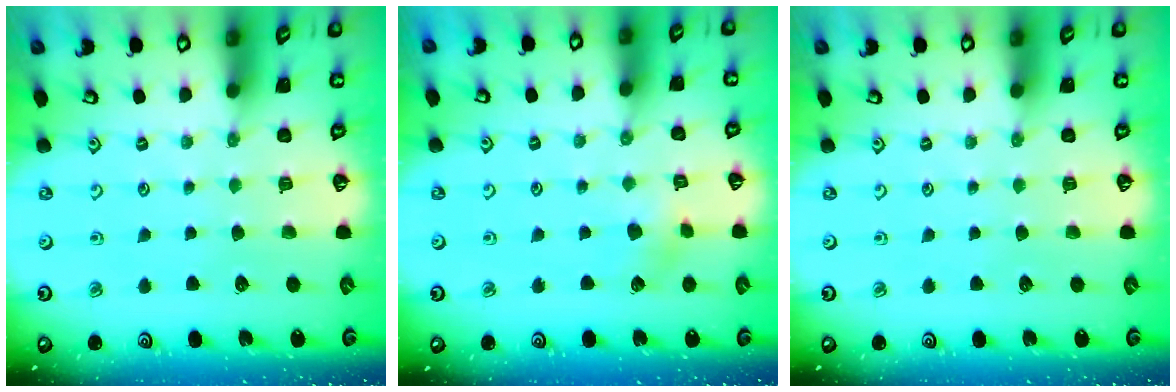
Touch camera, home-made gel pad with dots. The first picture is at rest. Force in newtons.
{"total": 3.4, "press": 3.4, "slide": 0.4}
{"total": 0.0}